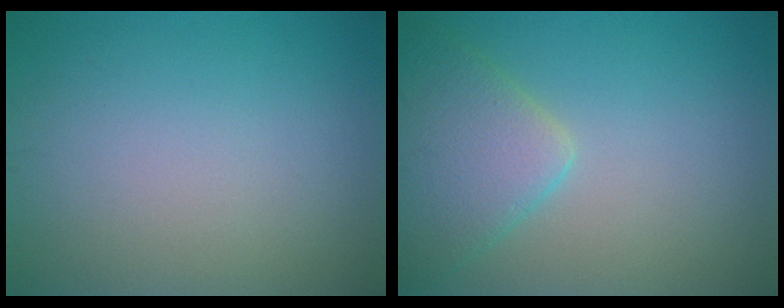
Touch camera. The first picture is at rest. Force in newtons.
{"total": 4.9, "press": 4.9, "slide": 0.3}